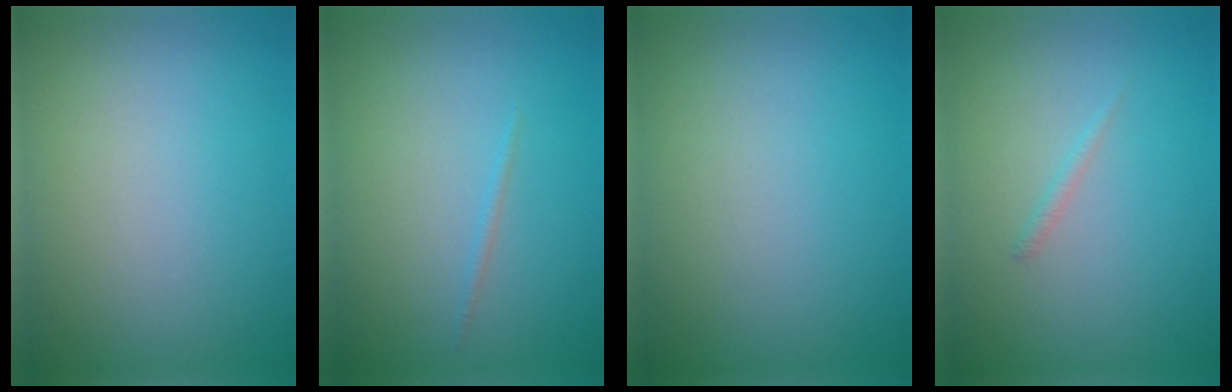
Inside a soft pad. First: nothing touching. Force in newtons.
{"total": 0.6, "press": 0.6, "slide": 0.1}
{"total": 0.0}
{"total": 0.6, "press": 0.6, "slide": 0.1}